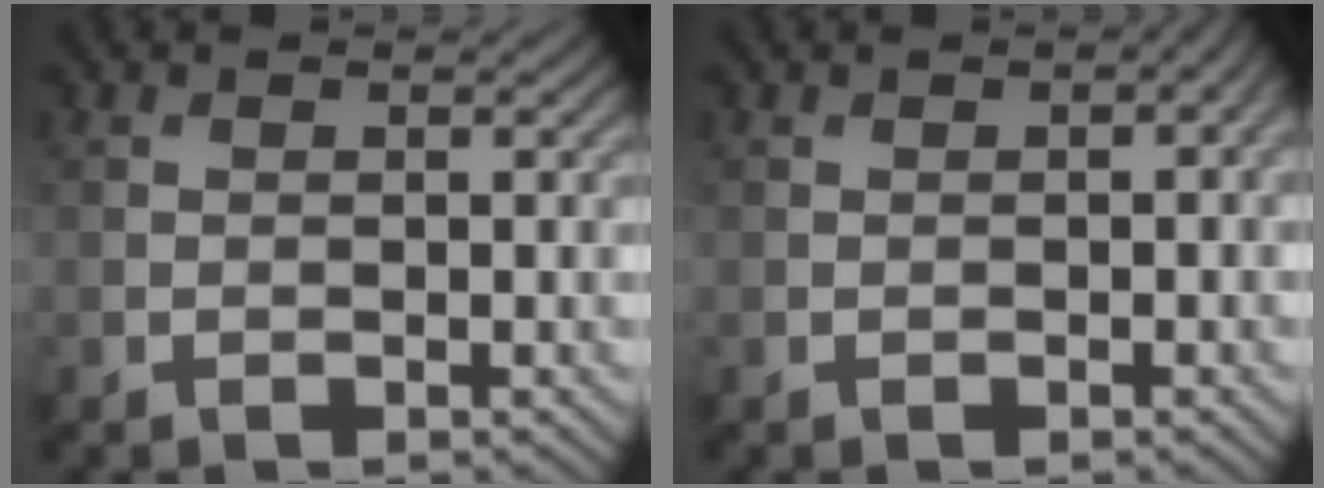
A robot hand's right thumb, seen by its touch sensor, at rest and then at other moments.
{"total": 1.6, "force": [0.2, 0.6, 1.4], "torque": [-0.020, 0.001, 0.003]}